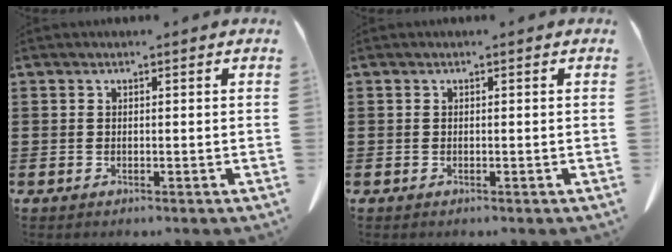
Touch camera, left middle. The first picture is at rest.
{"total": 0.0}